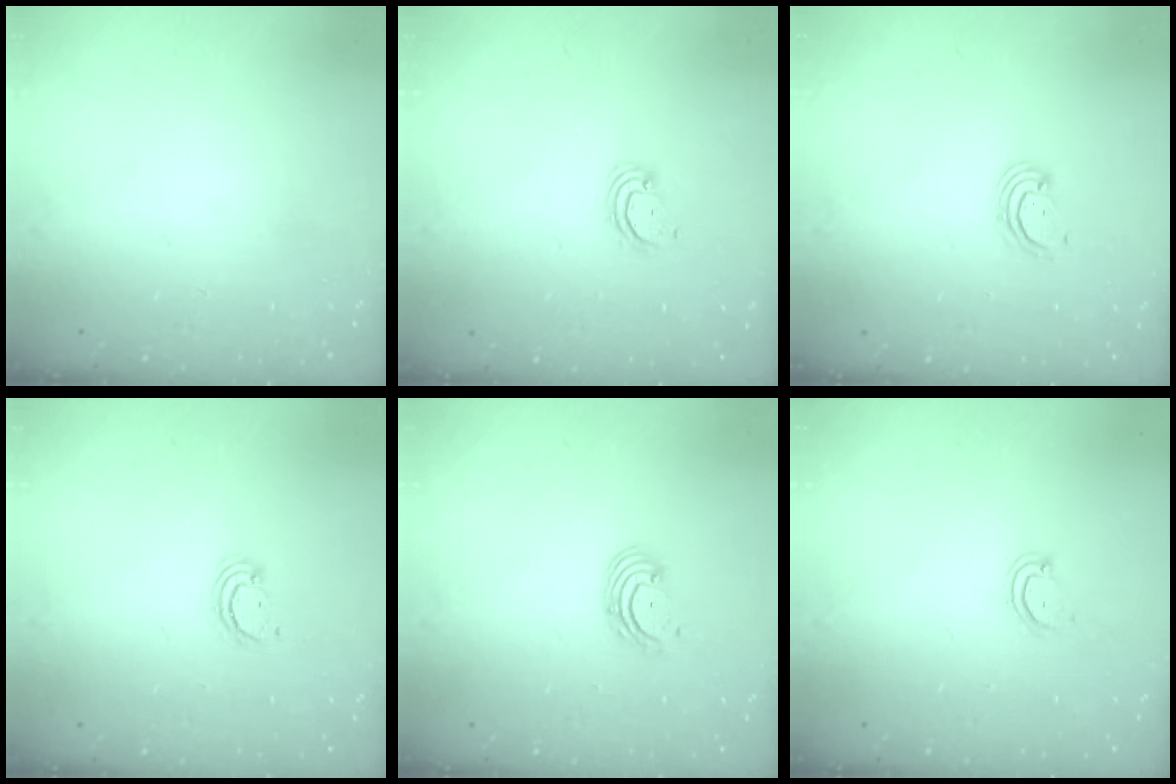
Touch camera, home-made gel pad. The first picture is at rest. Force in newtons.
{"total": 3.4, "press": 3.4, "slide": 0.1}
{"total": 2.8, "press": 2.8, "slide": 0.3}
{"total": 2.6, "press": 2.6, "slide": 0.3}
{"total": 2.9, "press": 2.9, "slide": 0.1}
{"total": 3.7, "press": 3.7, "slide": 0.4}